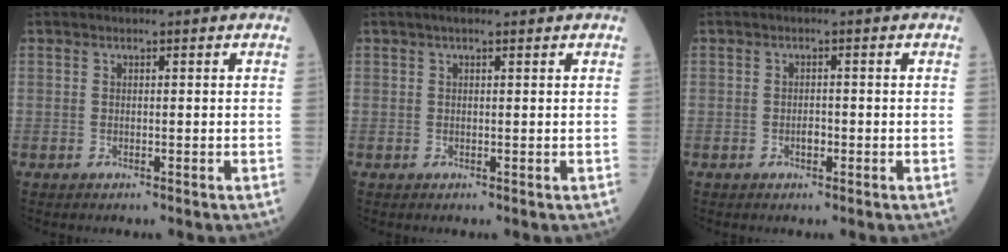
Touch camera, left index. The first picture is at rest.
{"total": 2.2, "force": [1.7, 0.4, 1.4], "torque": [-0.025, 0.020, 0.025]}
{"total": 1.2, "force": [-0.5, 0.6, 0.9], "torque": [-0.016, 0.002, -0.008]}